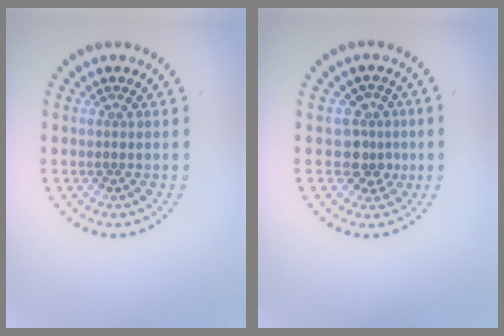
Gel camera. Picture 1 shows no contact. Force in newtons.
{"total": 2.8, "press": 2.4, "slide": 1.4}